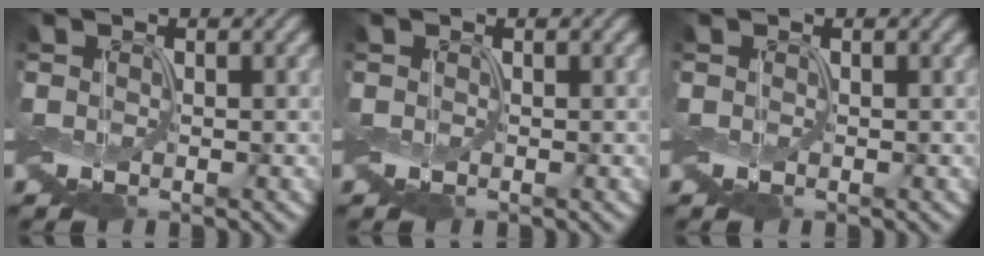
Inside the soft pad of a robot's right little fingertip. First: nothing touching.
{"total": 0.0}
{"total": 0.0}